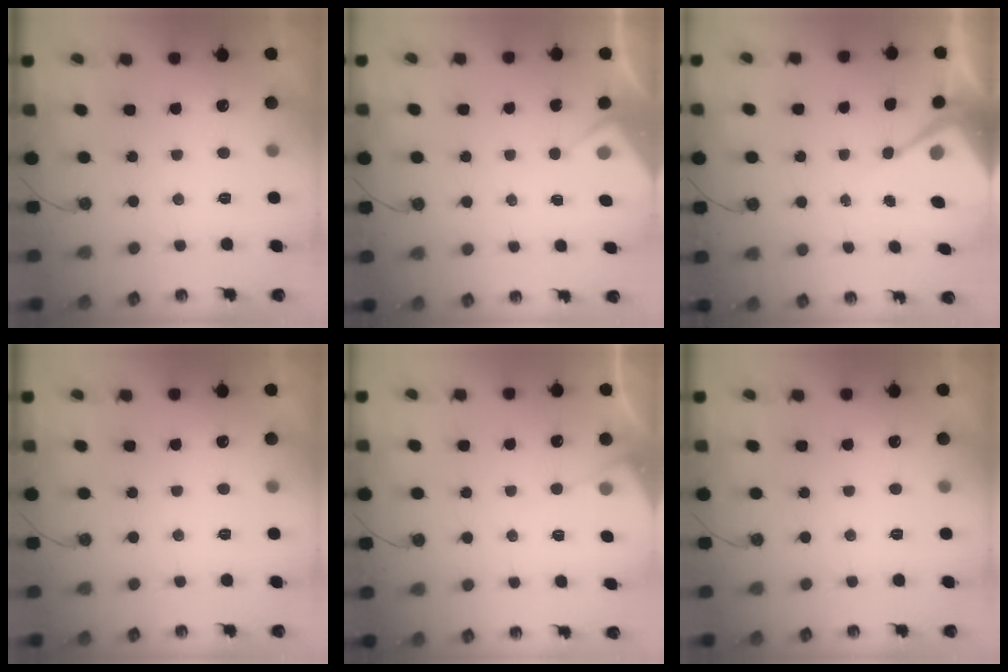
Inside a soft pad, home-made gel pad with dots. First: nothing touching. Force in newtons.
{"total": 3.2, "press": 3.1, "slide": 0.5}
{"total": 8.0, "press": 7.9, "slide": 1.1}
{"total": 0.0}
{"total": 4.6, "press": 4.5, "slide": 0.6}
{"total": 0.0}